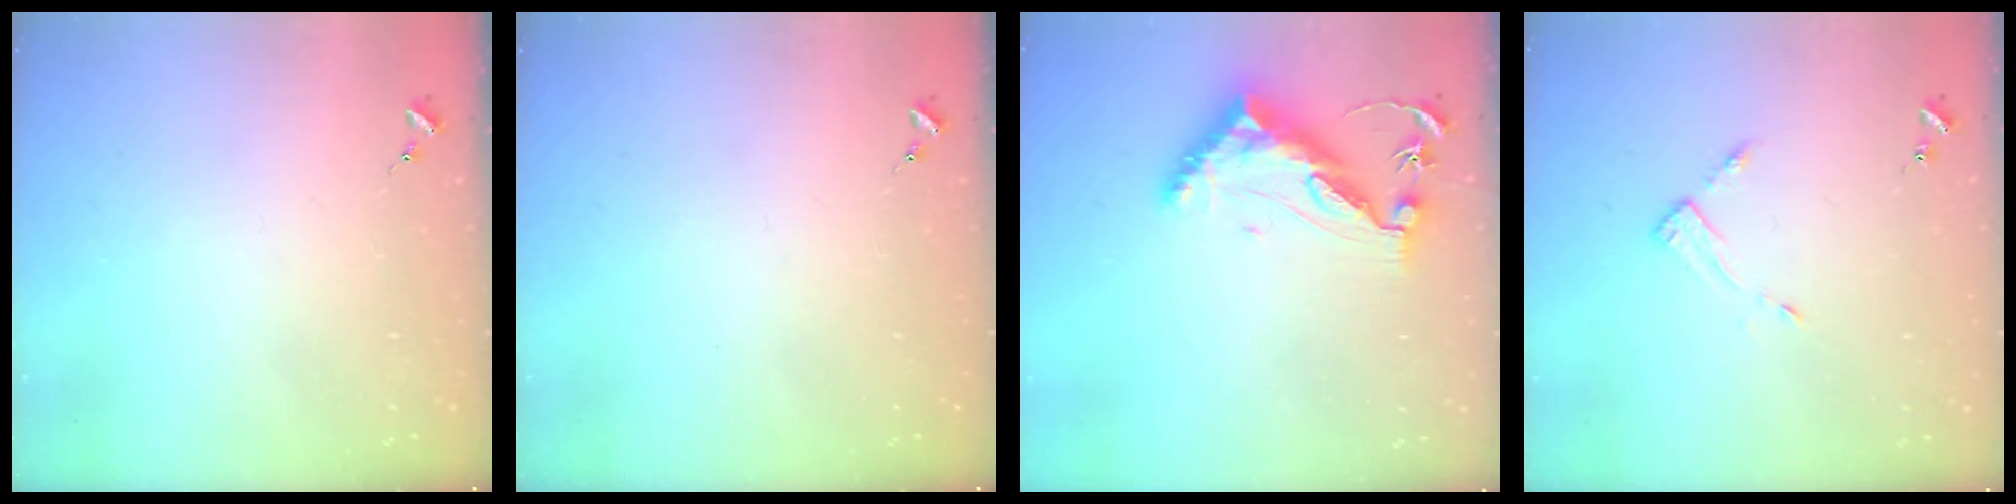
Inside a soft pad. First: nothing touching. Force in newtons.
{"total": 0.0}
{"total": 11.5, "press": 11.4, "slide": 0.7}
{"total": 3.4, "press": 3.4, "slide": 0.4}